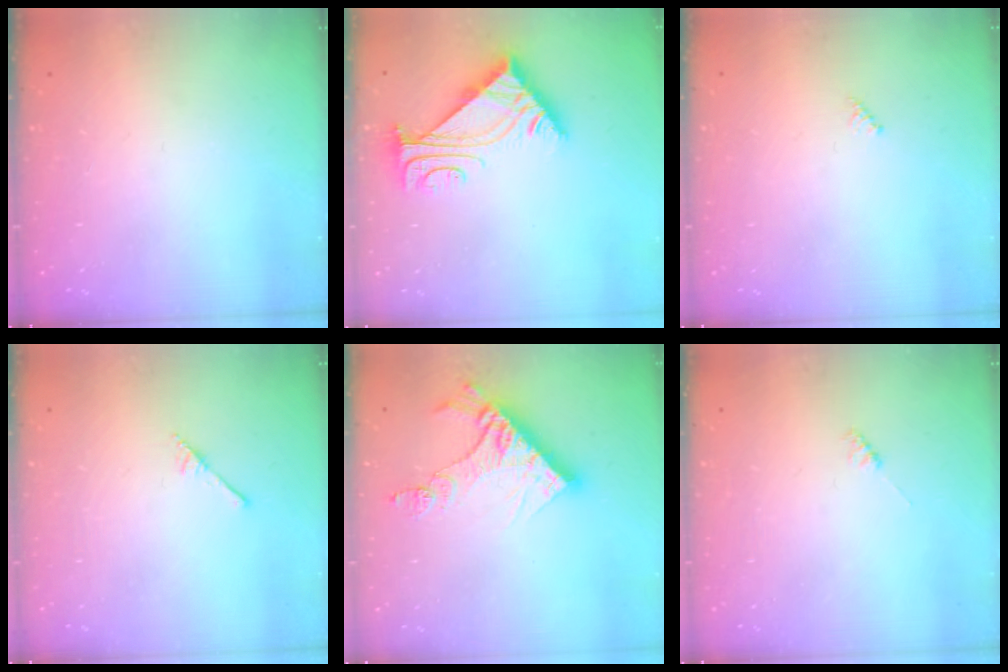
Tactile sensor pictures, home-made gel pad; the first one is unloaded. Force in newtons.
{"total": 5.6, "press": 5.5, "slide": 0.8}
{"total": 2.0, "press": 2.0, "slide": 0.2}
{"total": 1.7, "press": 1.7, "slide": 0.1}
{"total": 12.6, "press": 12.6, "slide": 1.1}
{"total": 2.3, "press": 2.3, "slide": 0.3}